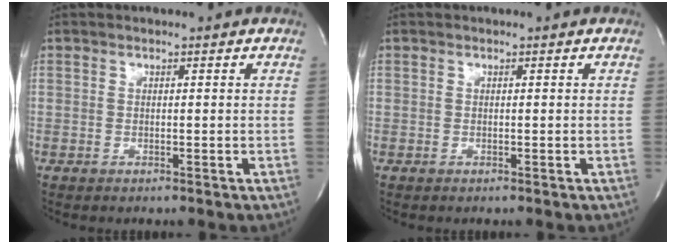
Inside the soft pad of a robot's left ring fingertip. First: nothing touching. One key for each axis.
{"total": 0.0}